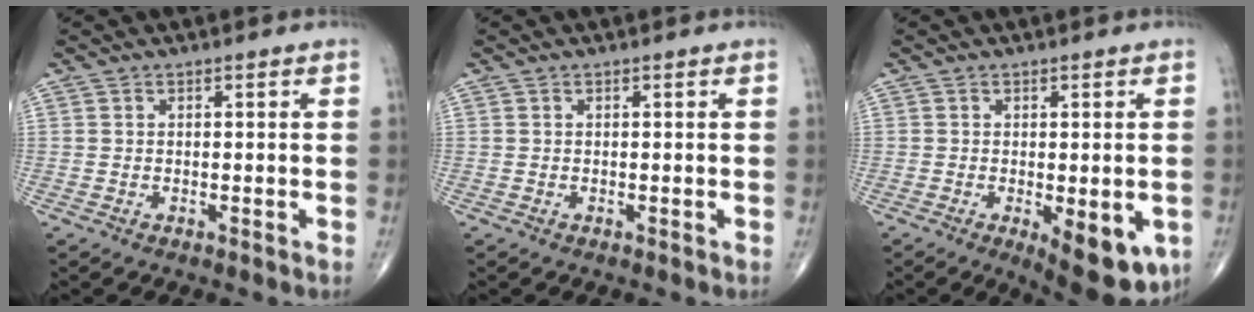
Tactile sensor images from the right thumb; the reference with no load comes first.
{"total": 0.0}
{"total": 10.4, "force": [-3.7, 4.2, 8.8], "torque": [-0.096, -0.009, -0.042]}